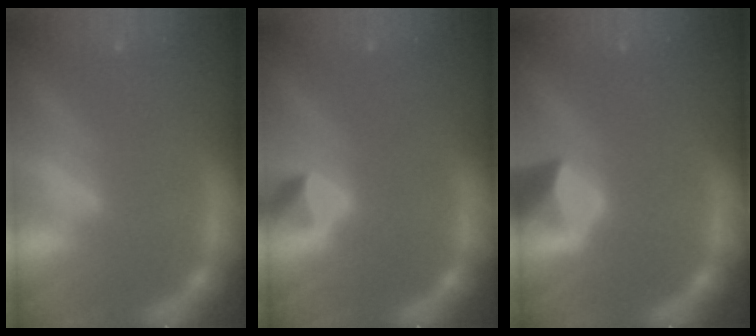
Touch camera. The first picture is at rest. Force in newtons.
{"total": 1.4}
{"total": 3.0}